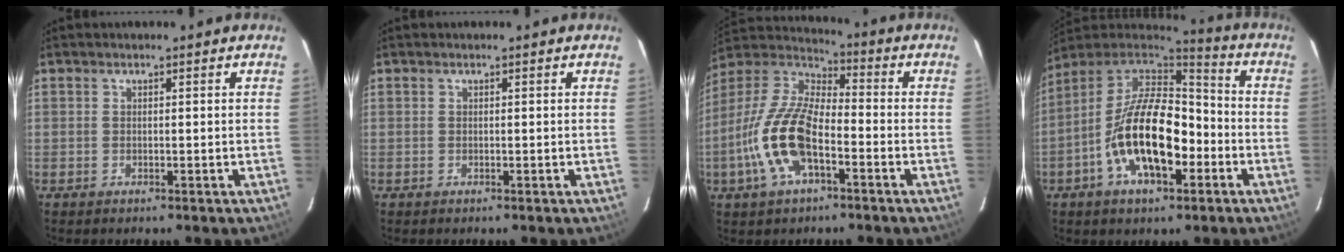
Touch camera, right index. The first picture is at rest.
{"total": 0.0}
{"total": 16.2, "force": [-5.9, 7.0, 13.4], "torque": [-0.282, -0.005, -0.119]}
{"total": 18.1, "force": [-5.9, 8.6, 14.8], "torque": [-0.282, 0.003, -0.108]}